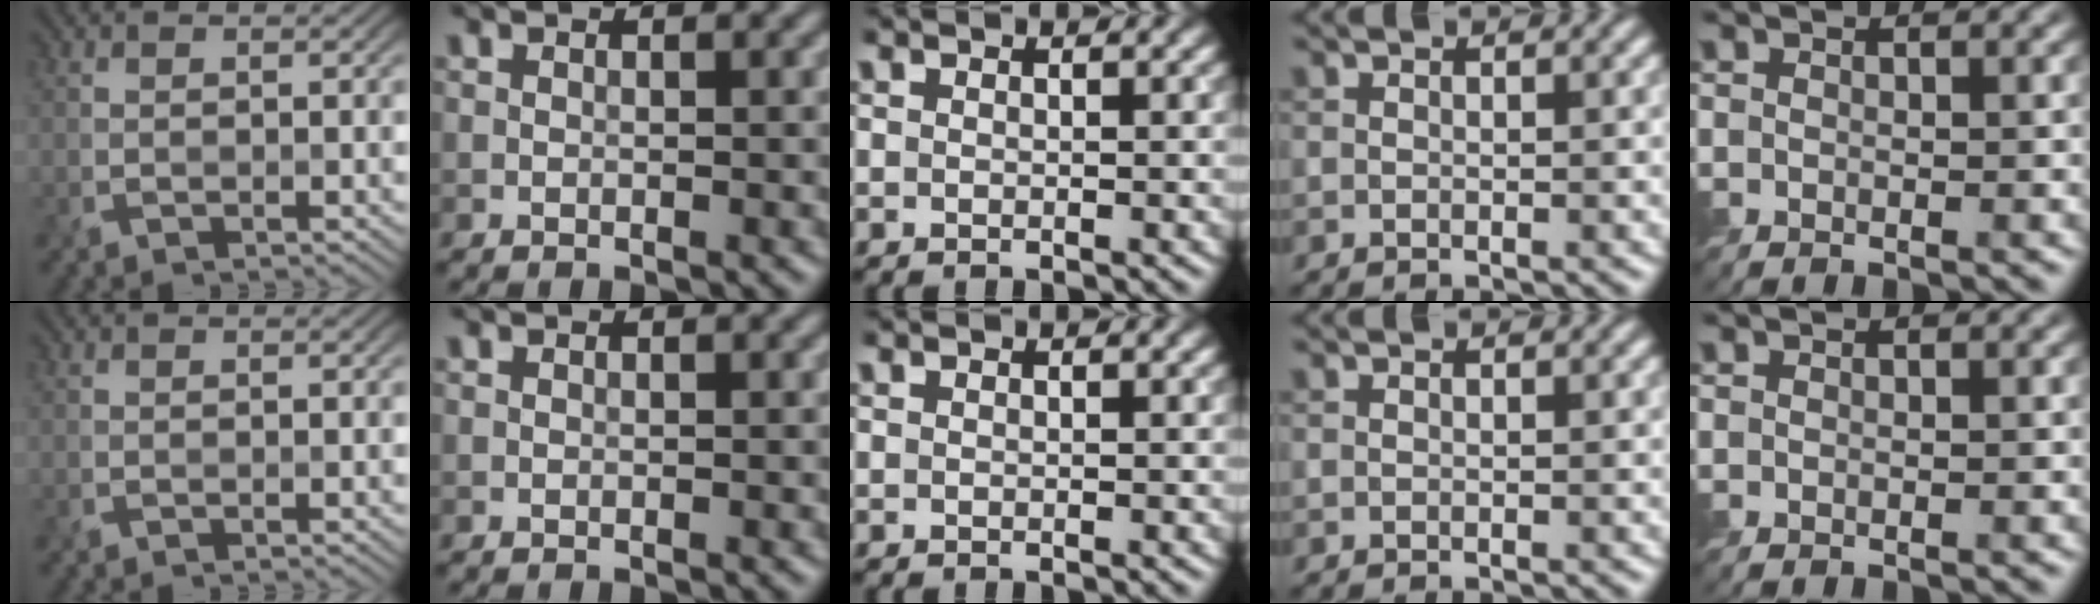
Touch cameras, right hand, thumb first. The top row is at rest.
{}